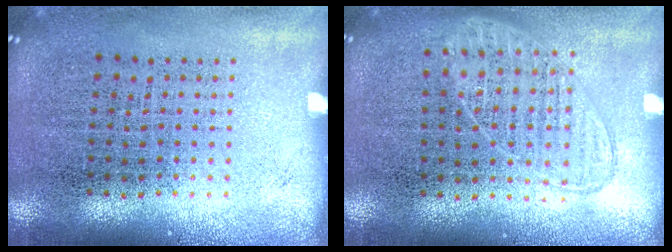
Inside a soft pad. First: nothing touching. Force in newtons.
{"total": 1.0, "press": 0.9, "slide": 0.4}